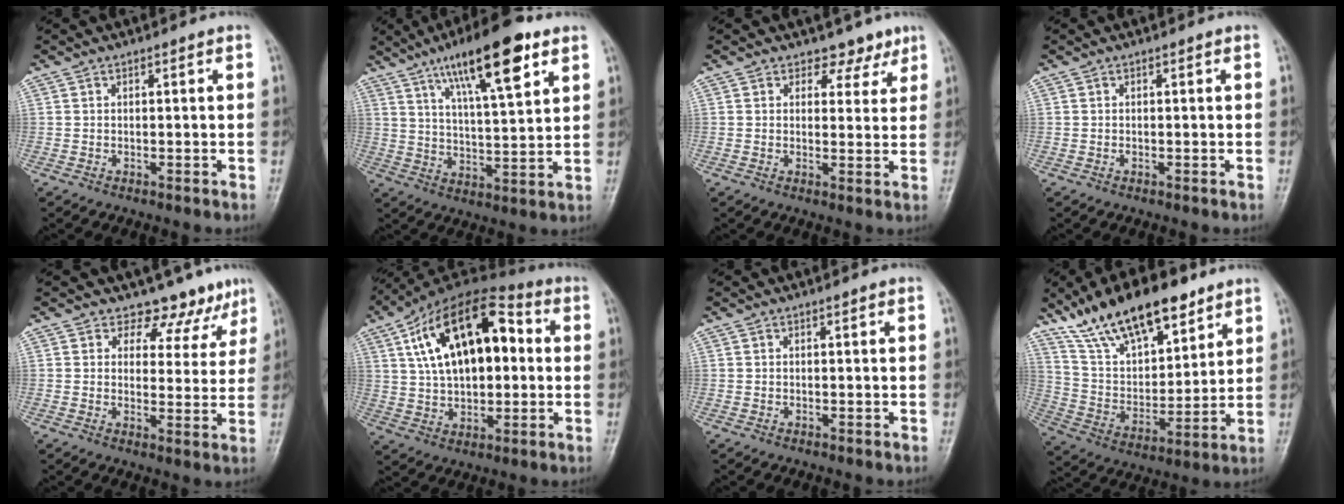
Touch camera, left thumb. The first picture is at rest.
{"total": 16.8, "force": [9.2, 4.4, 13.4], "torque": [-0.198, -0.031, 0.152]}
{"total": 4.1, "force": [3.1, 2.7, 0.4], "torque": [0.024, -0.020, 0.036]}
{"total": 0.0}
{"total": 8.3, "force": [6.6, 5.0, 0.8], "torque": [0.033, -0.038, 0.069]}
{"total": 21.3, "force": [4.8, 11.7, 17.1], "torque": [-0.261, 0.019, 0.069]}
{"total": 0.0}
{"total": 20.4, "force": [13.9, 8.5, 12.2], "torque": [-0.171, -0.051, 0.253]}